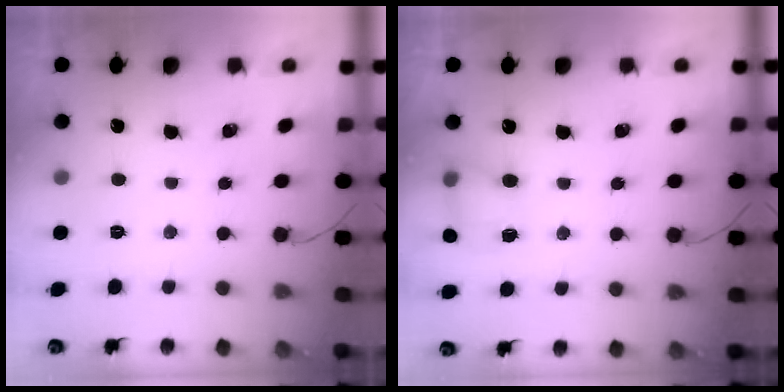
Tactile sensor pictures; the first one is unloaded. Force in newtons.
{"total": 4.7, "press": 4.7, "slide": 0.6}